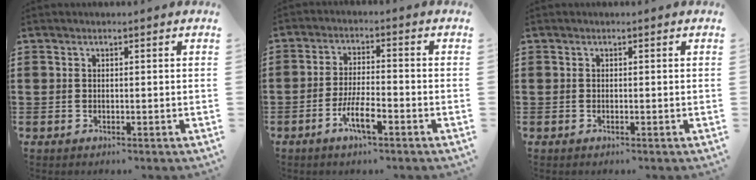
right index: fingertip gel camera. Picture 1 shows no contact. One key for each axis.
{"total": 5.9, "fx": -3.1, "fy": 1.4, "fz": 4.9, "tx": -0.107, "ty": -0.008, "tz": -0.060}
{"total": 0.0}